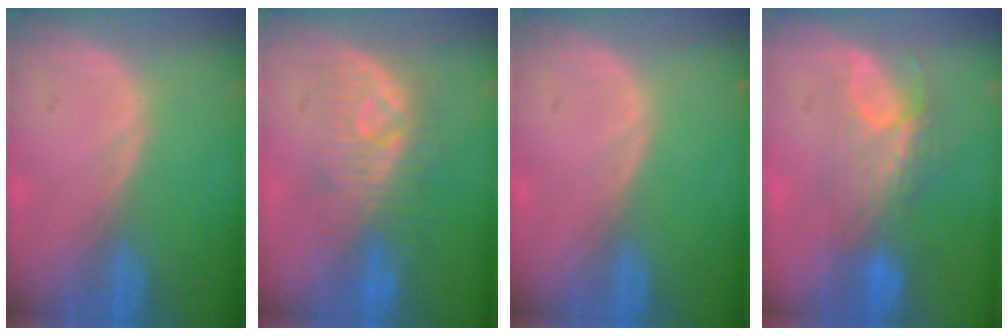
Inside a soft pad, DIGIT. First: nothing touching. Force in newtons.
{"total": 8.0, "press": 7.9, "slide": 1.7}
{"total": 0.0}
{"total": 7.3, "press": 6.6, "slide": 3.1}